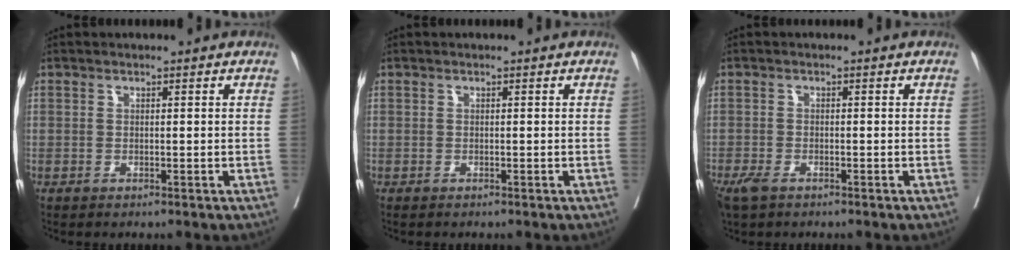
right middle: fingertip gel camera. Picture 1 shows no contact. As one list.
[{"total": 0.0}, {"total": 3.4, "force": [-2.4, 1.5, 2.0], "torque": [-0.042, -0.007, -0.041]}]